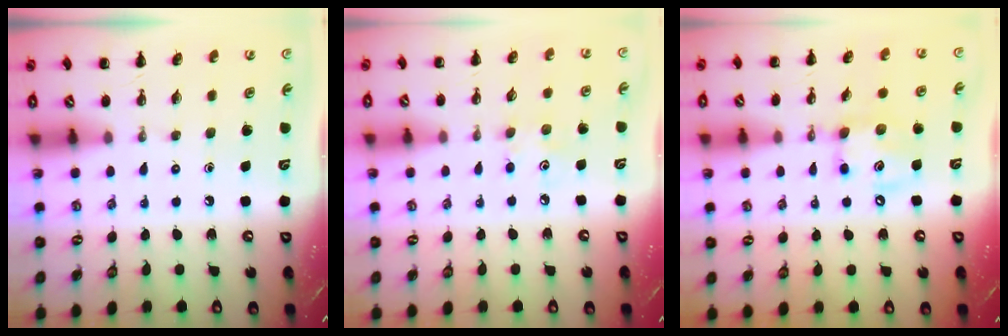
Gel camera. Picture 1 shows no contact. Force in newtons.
{"total": 4.1, "press": 4.0, "slide": 1.0}
{"total": 10.9, "press": 10.7, "slide": 2.0}